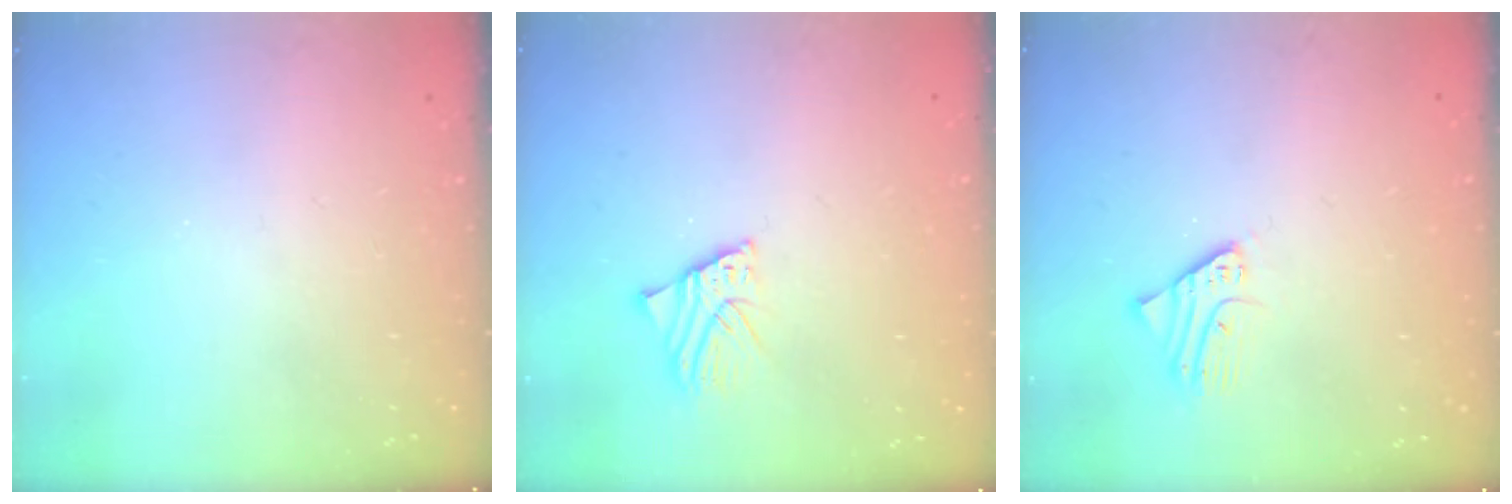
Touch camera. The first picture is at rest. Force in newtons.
{"total": 3.1, "press": 3.1, "slide": 0.4}
{"total": 2.2, "press": 2.2, "slide": 0.2}